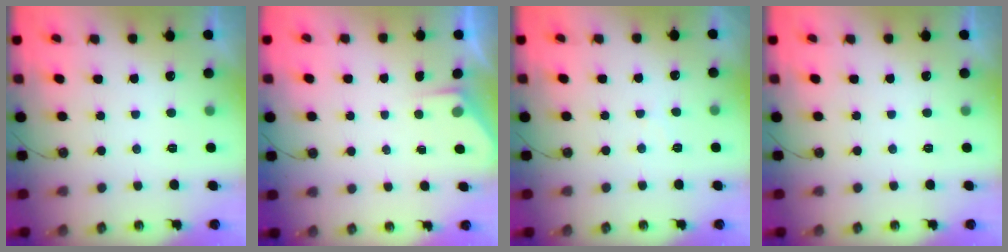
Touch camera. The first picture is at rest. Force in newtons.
{"total": 2.4, "press": 2.3, "slide": 0.4}
{"total": 3.6, "press": 3.6, "slide": 0.6}
{"total": 0.0}